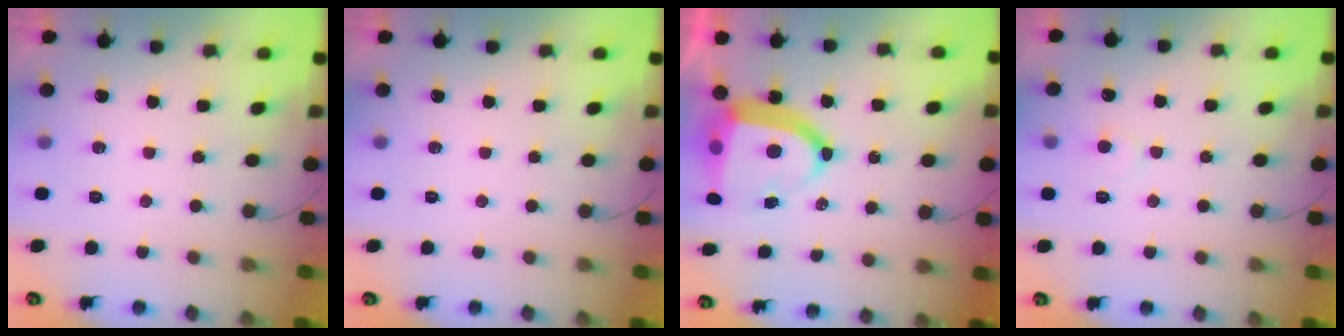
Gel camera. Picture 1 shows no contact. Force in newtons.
{"total": 0.0}
{"total": 11.8, "press": 11.7, "slide": 1.5}
{"total": 6.1, "press": 6.1, "slide": 0.4}